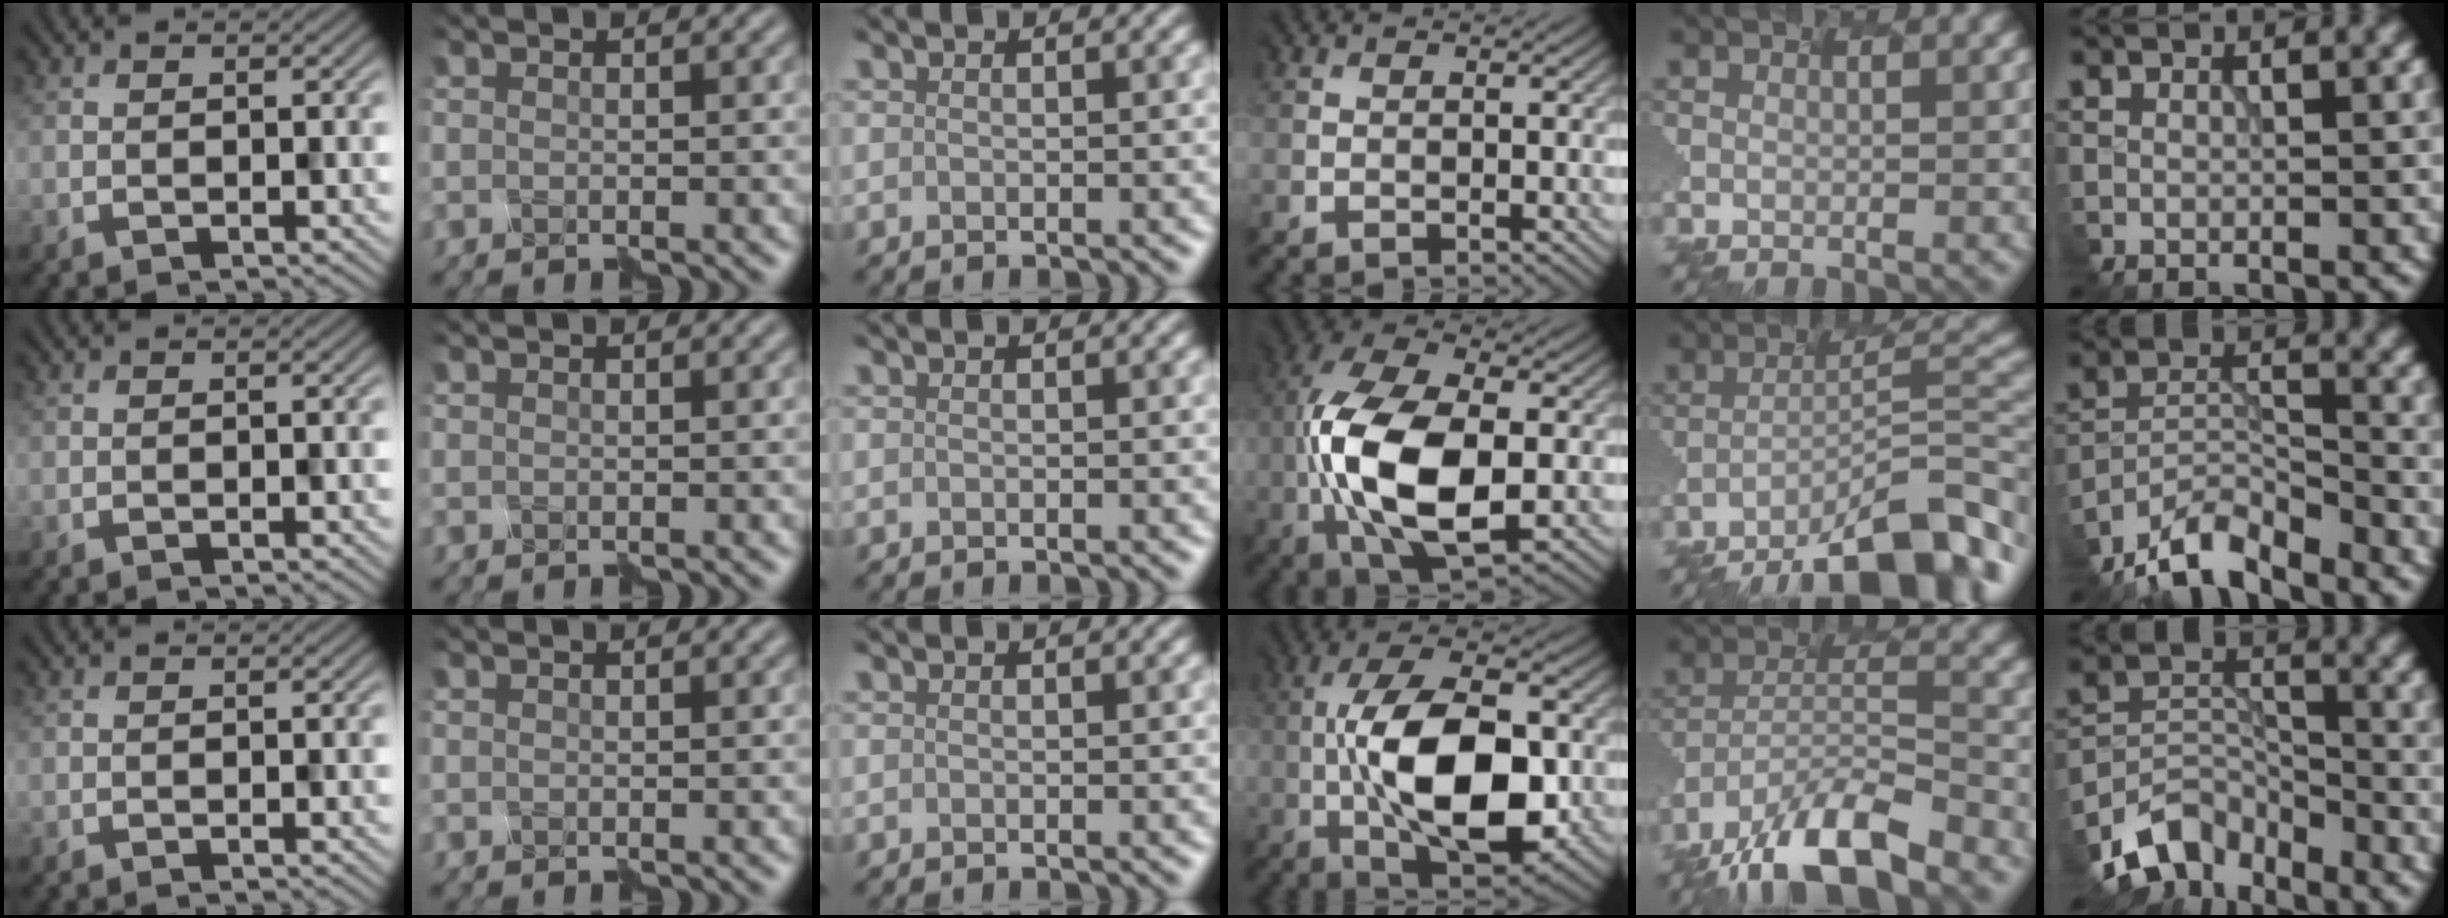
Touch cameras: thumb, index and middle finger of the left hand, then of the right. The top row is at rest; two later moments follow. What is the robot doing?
{"motion": "disassemble", "object": "markers"}